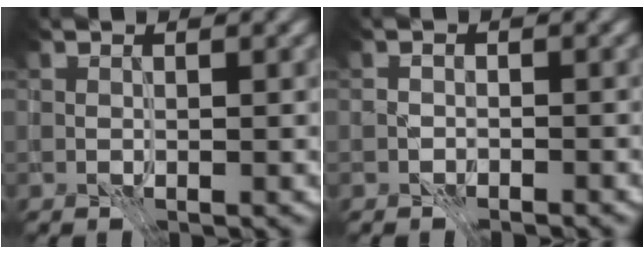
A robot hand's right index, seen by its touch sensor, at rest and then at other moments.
{"total": 1.3, "force": [-1.2, 0.3, -0.4], "torque": [0.005, 0.005, -0.023]}